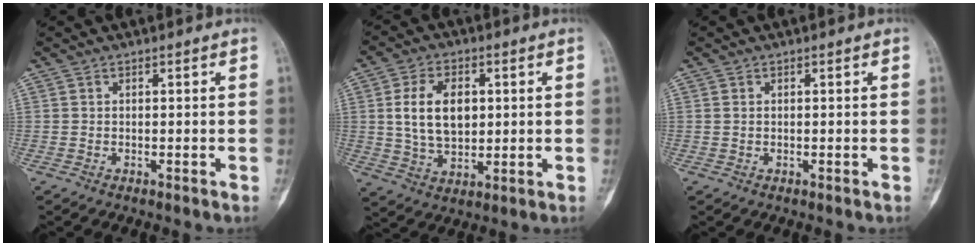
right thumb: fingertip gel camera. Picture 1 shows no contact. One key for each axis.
{"total": 11.3, "fx": 1.9, "fy": 7.3, "fz": 8.5, "tx": -0.138, "ty": -0.006, "tz": 0.042}
{"total": 0.9, "fx": 0.2, "fy": 0.6, "fz": 0.6, "tx": -0.016, "ty": 0.000, "tz": 0.005}